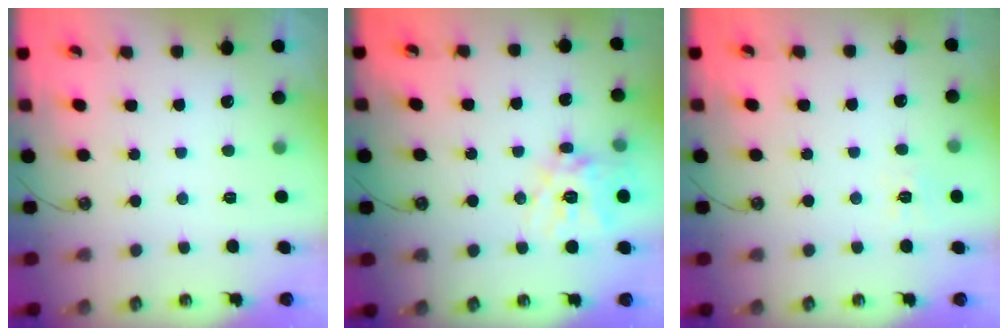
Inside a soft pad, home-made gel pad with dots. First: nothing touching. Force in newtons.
{"total": 14.9, "press": 14.8, "slide": 1.9}
{"total": 6.7, "press": 6.7, "slide": 0.7}